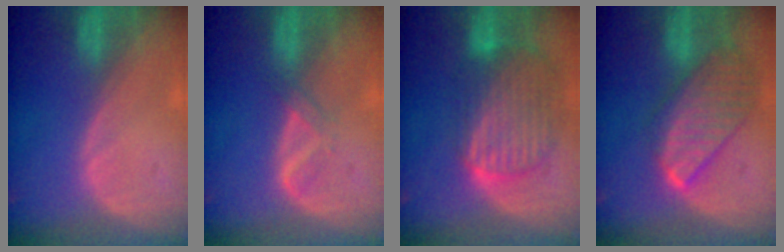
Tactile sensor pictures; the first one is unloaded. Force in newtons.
{"total": 2.1, "press": 2.1, "slide": 0.2}
{"total": 10.3, "press": 8.7, "slide": 5.6}
{"total": 9.7, "press": 8.3, "slide": 5.0}